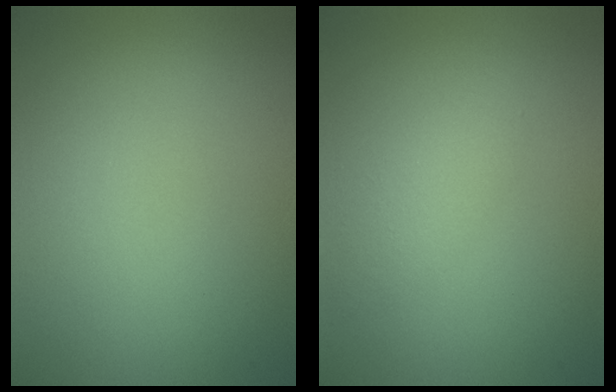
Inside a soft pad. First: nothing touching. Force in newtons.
{"total": 1.8, "press": 1.8, "slide": 0.1}